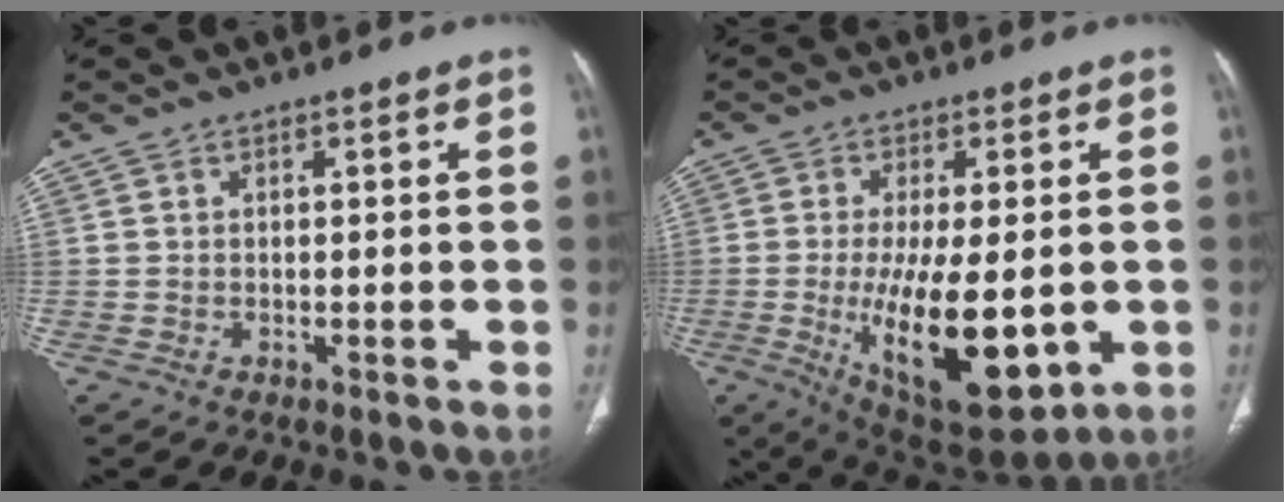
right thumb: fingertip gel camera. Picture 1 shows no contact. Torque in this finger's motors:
{"motor_torque": [-0.26, 1.50, 1.00, 0.75, 0.46]}